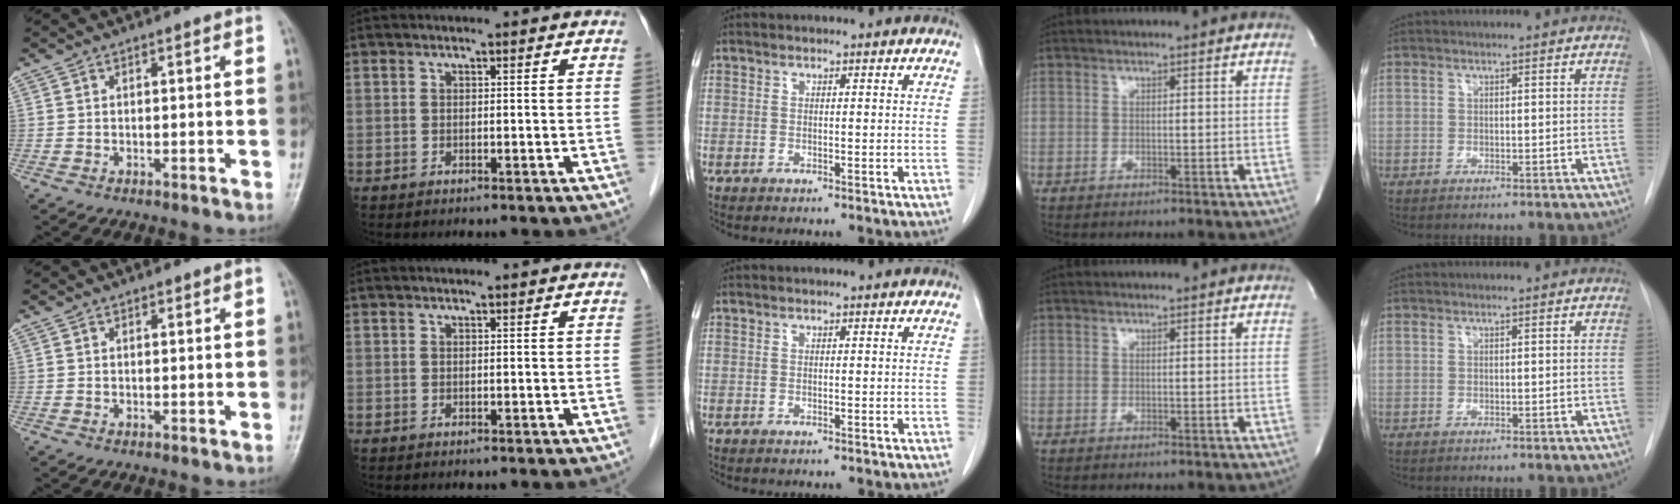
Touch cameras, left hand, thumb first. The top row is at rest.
{"thumb": {"total": 0.8, "force": [0.4, 0.3, 0.6], "torque": [-0.005, 0.000, 0.007]}, "index": {"total": 0.7, "force": [0.7, 0.0, 0.3], "torque": [-0.006, 0.005, 0.011]}}